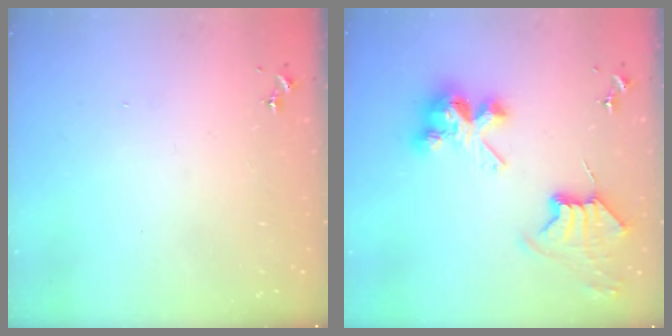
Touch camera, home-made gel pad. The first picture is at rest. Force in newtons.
{"total": 10.8, "press": 10.7, "slide": 1.2}